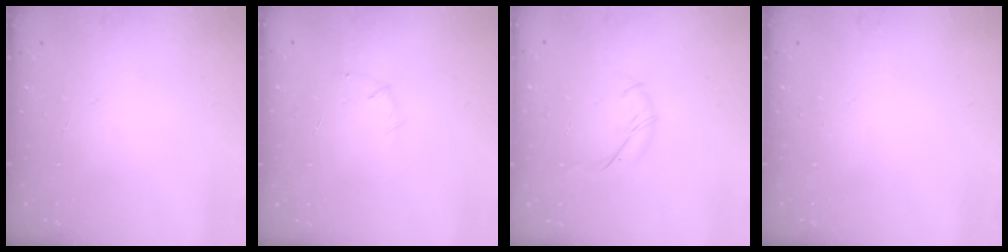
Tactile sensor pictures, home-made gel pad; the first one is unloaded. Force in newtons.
{"total": 5.2, "press": 5.0, "slide": 1.1}
{"total": 6.6, "press": 6.5, "slide": 1.4}
{"total": 0.0}